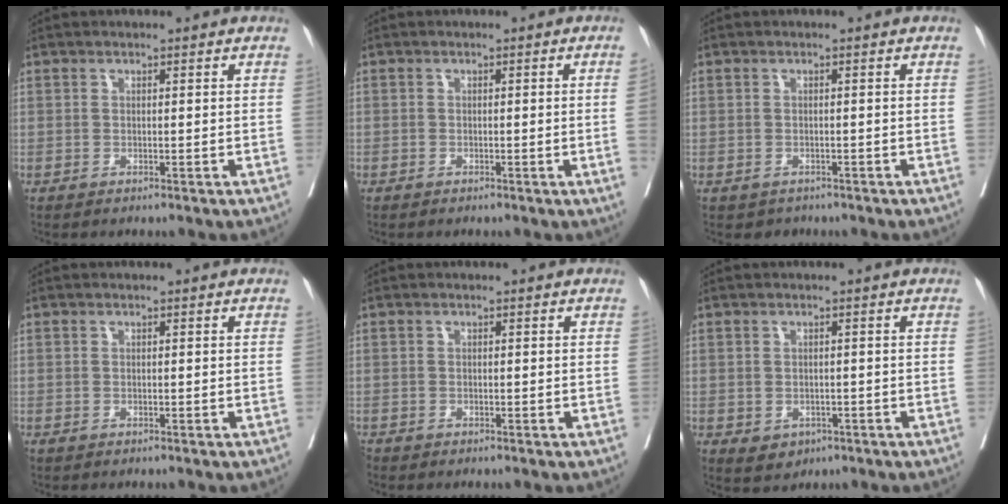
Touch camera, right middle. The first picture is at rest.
{"total": 1.2, "force": [-0.2, -0.4, 1.2], "torque": [-0.015, -0.002, -0.002]}
{"total": 1.7, "force": [-1.2, 1.1, 0.0], "torque": [-0.007, 0.001, -0.017]}
{"total": 0.0}
{"total": 0.7, "force": [-0.7, 0.2, 0.1], "torque": [-0.010, -0.003, -0.017]}
{"total": 2.7, "force": [-1.1, 2.2, 1.2], "torque": [-0.014, 0.001, -0.004]}